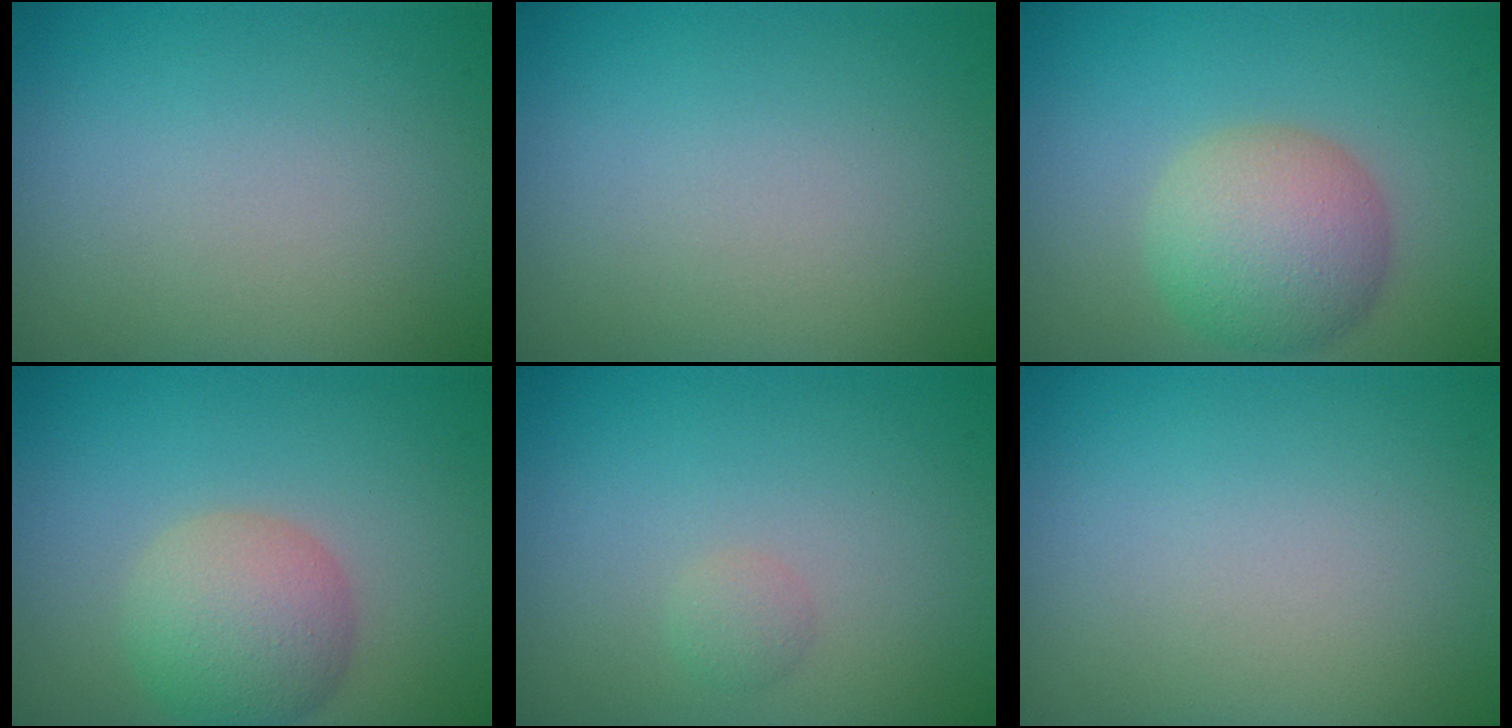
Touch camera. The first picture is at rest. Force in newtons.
{"total": 0.0}
{"total": 5.5, "press": 5.5, "slide": 0.1}
{"total": 4.7, "press": 4.7, "slide": 0.3}
{"total": 0.9, "press": 0.9, "slide": 0.1}
{"total": 0.0}